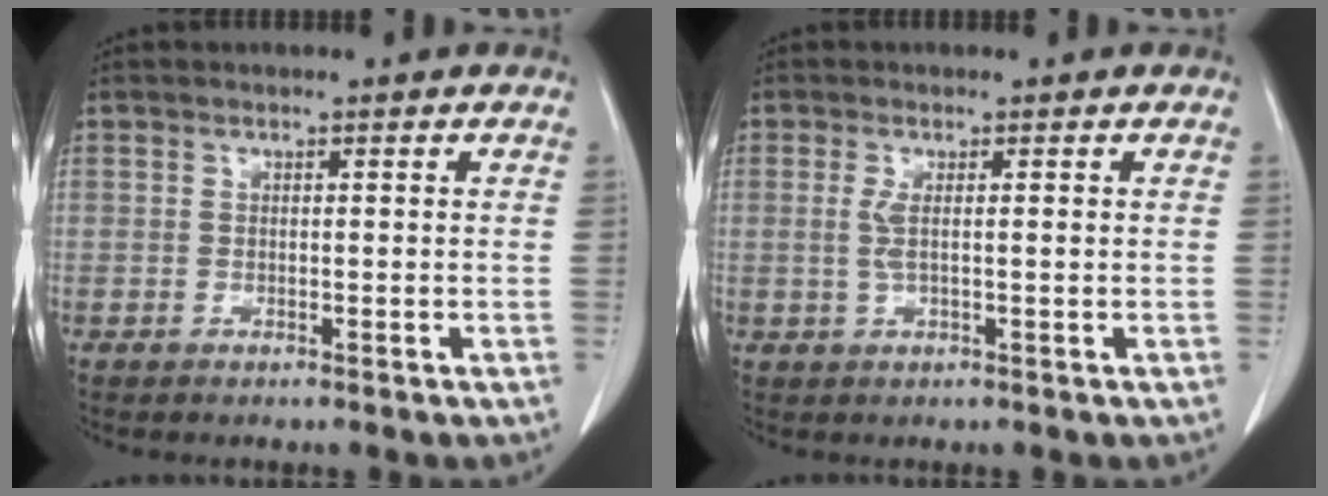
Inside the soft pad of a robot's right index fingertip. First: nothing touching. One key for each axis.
{"total": 2.3, "fx": 0.2, "fy": 0.2, "fz": 2.3, "tx": -0.052, "ty": 0.003, "tz": 0.006}